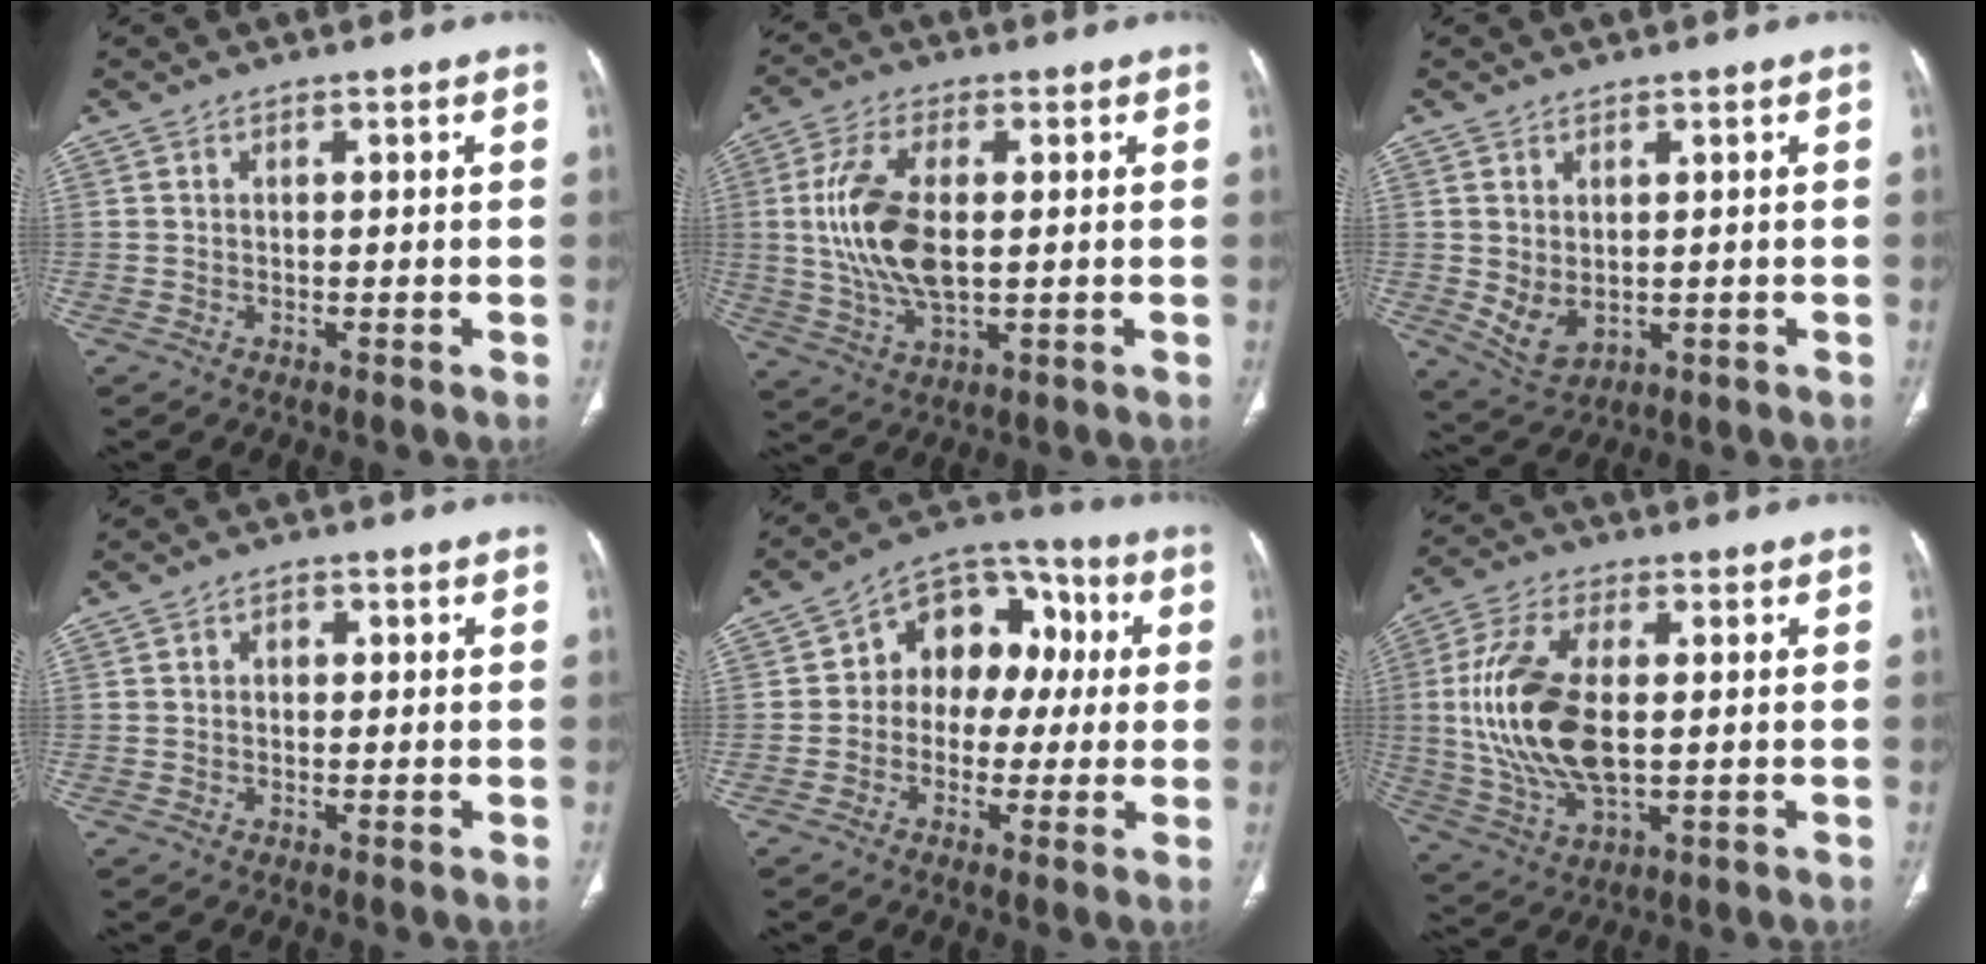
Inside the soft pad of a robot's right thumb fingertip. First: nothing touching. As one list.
[{"total": 13.2, "force": [0.9, 6.4, 11.5], "torque": [-0.244, -0.004, 0.021]}, {"total": 5.1, "force": [0.0, 3.4, 3.8], "torque": [-0.069, -0.007, 0.023]}, {"total": 1.5, "force": [0.2, 1.2, 0.9], "torque": [-0.007, 0.005, -0.001]}, {"total": 13.4, "force": [0.9, 10.2, 8.7], "torque": [-0.075, 0.040, -0.003]}, {"total": 17.7, "force": [0.6, 8.9, 15.3], "torque": [-0.323, -0.007, 0.015]}]